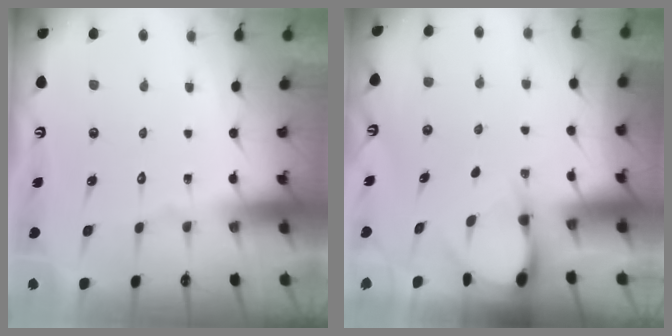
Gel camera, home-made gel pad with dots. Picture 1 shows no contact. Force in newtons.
{"total": 2.9, "press": 2.9, "slide": 0.3}